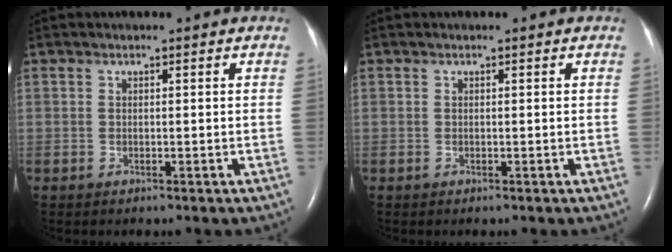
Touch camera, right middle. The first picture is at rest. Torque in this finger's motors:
{"motor_torque": [0.01, 0.08, -0.07, 0.00]}